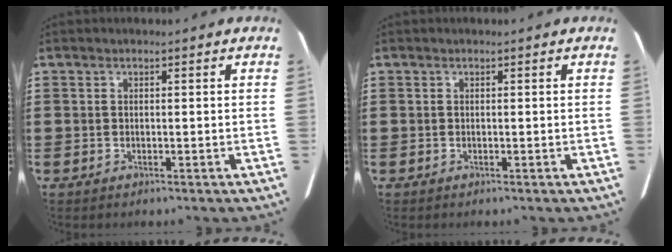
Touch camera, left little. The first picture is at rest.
{"total": 0.0}